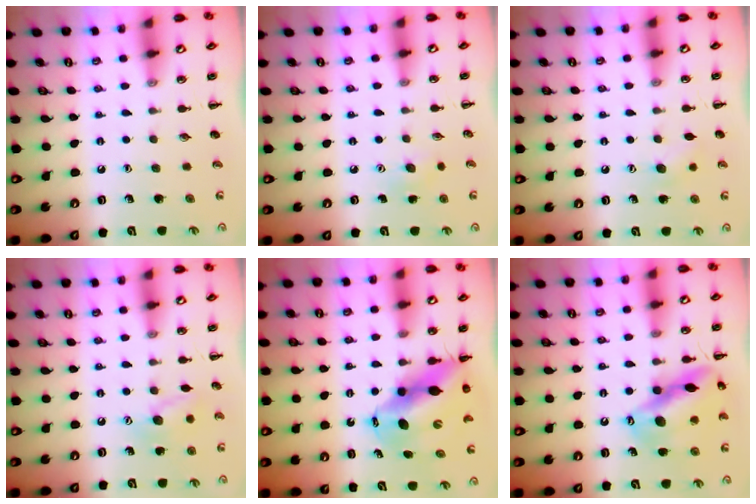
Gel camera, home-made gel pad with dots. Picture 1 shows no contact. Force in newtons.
{"total": 5.5, "press": 5.2, "slide": 1.6}
{"total": 6.8, "press": 6.7, "slide": 1.3}
{"total": 9.0, "press": 8.9, "slide": 0.8}
{"total": 13.5, "press": 12.9, "slide": 3.7}
{"total": 15.7, "press": 15.6, "slide": 2.1}